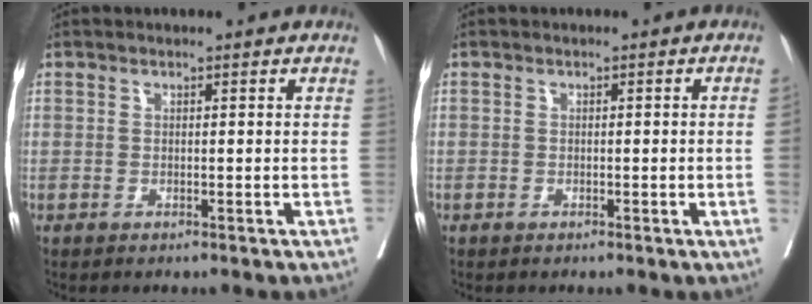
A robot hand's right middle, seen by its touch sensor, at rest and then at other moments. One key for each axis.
{"total": 0.9, "fx": 0.4, "fy": 0.0, "fz": 0.8, "tx": -0.013, "ty": 0.007, "tz": 0.007}